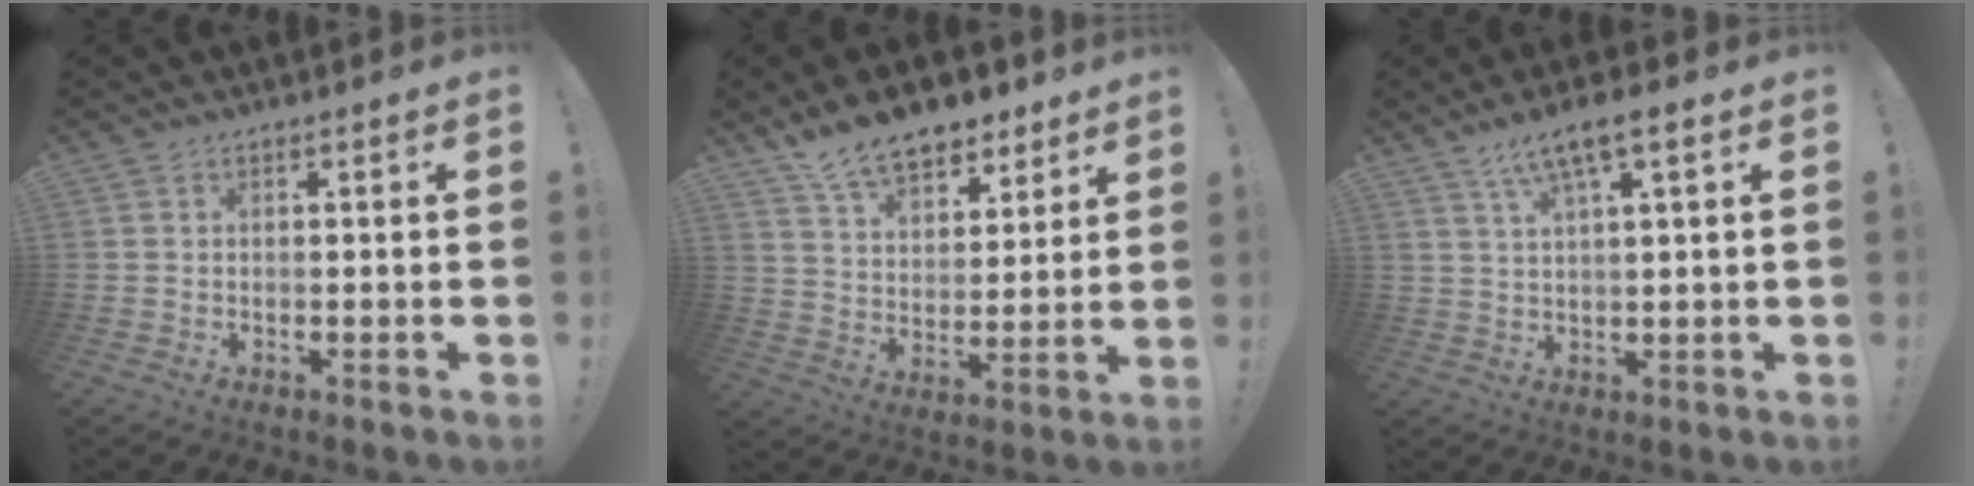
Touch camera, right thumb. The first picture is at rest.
{"total": 13.0, "force": [10.2, 6.2, 5.2], "torque": [-0.086, -0.070, 0.189]}
{"total": 6.9, "force": [4.0, 0.7, 5.5], "torque": [-0.099, -0.018, 0.069]}